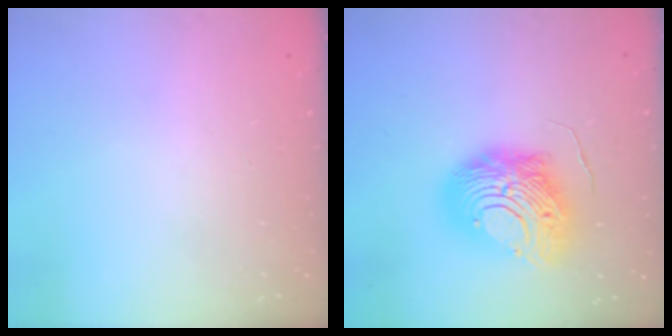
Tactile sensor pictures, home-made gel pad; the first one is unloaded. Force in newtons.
{"total": 15.3, "press": 15.2, "slide": 1.6}